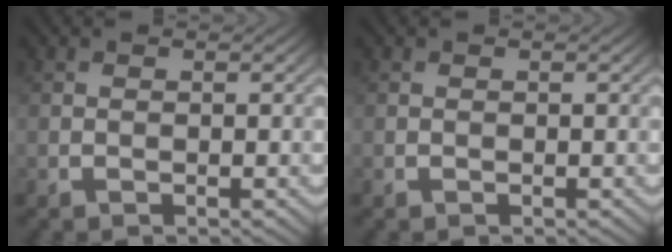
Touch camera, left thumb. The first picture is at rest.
{"total": 0.0}